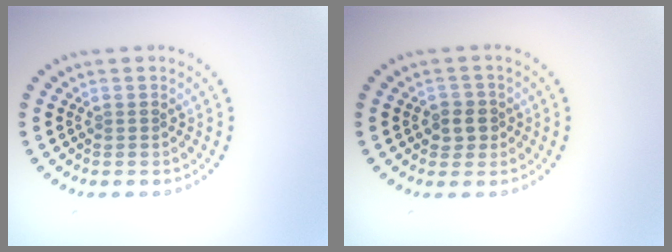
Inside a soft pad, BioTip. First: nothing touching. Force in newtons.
{"total": 2.1, "press": 1.9, "slide": 0.8}